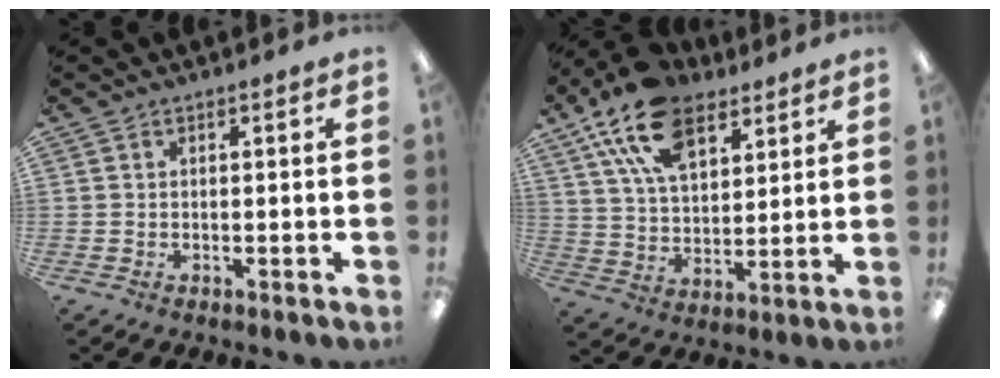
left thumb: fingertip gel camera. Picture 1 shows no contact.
{"total": 17.6, "force": [10.7, 9.8, 10.1], "torque": [-0.184, -0.035, 0.196]}